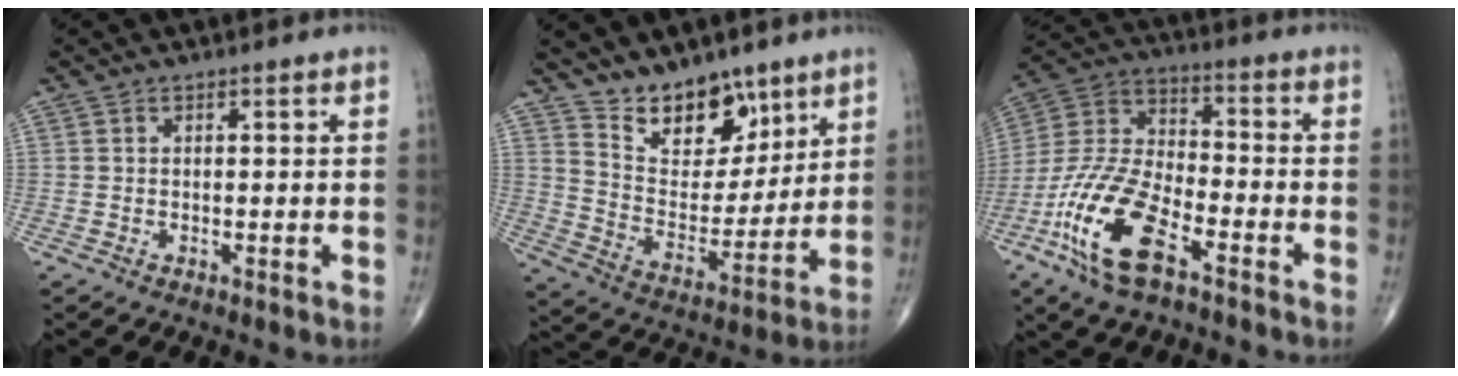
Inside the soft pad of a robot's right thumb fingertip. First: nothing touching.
{"total": 13.4, "force": [9.8, 7.1, 5.8], "torque": [-0.050, -0.078, 0.183]}
{"total": 16.9, "force": [-8.7, 6.9, 12.8], "torque": [-0.269, 0.038, -0.171]}